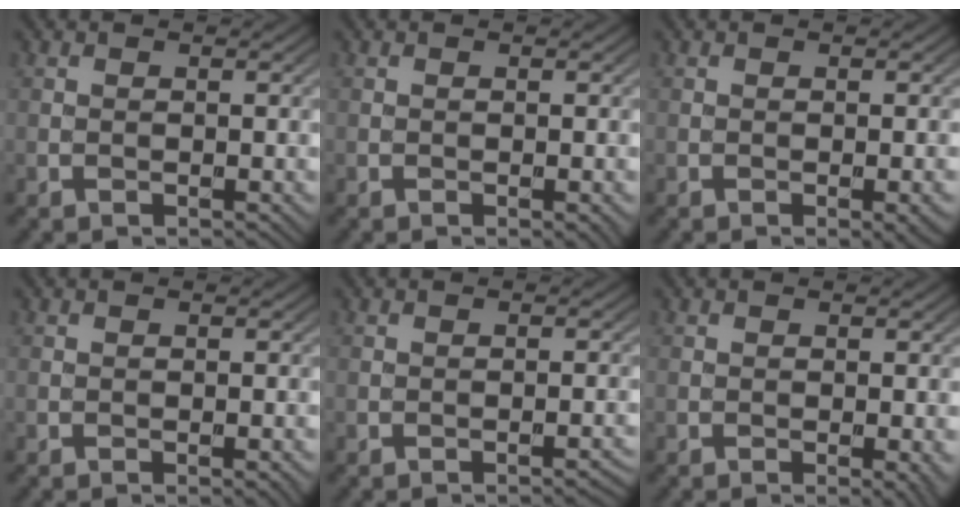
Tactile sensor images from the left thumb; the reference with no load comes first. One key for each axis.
{"total": 0.6, "fx": -0.3, "fy": 0.0, "fz": 0.5, "tx": -0.007, "ty": -0.001, "tz": -0.004}
{"total": 1.3, "fx": -0.6, "fy": 0.1, "fz": 1.2, "tx": -0.017, "ty": 0.002, "tz": -0.008}
{"total": 0.7, "fx": -0.4, "fy": 0.0, "fz": 0.6, "tx": -0.007, "ty": 0.000, "tz": -0.005}
{"total": 1.0, "fx": -0.7, "fy": 0.0, "fz": 0.7, "tx": -0.007, "ty": 0.007, "tz": -0.011}
{"total": 0.9, "fx": -0.2, "fy": 0.1, "fz": 0.9, "tx": -0.011, "ty": -0.003, "tz": -0.005}